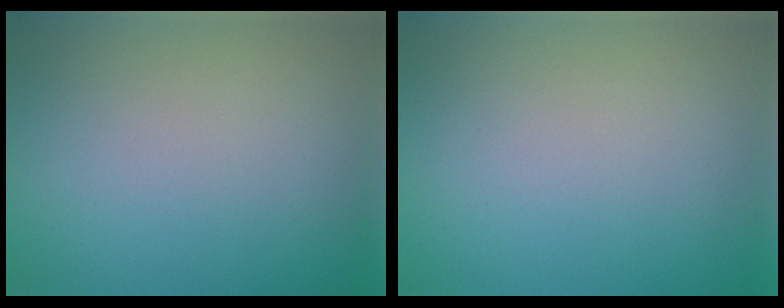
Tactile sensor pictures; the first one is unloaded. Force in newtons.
{"total": 0.0}